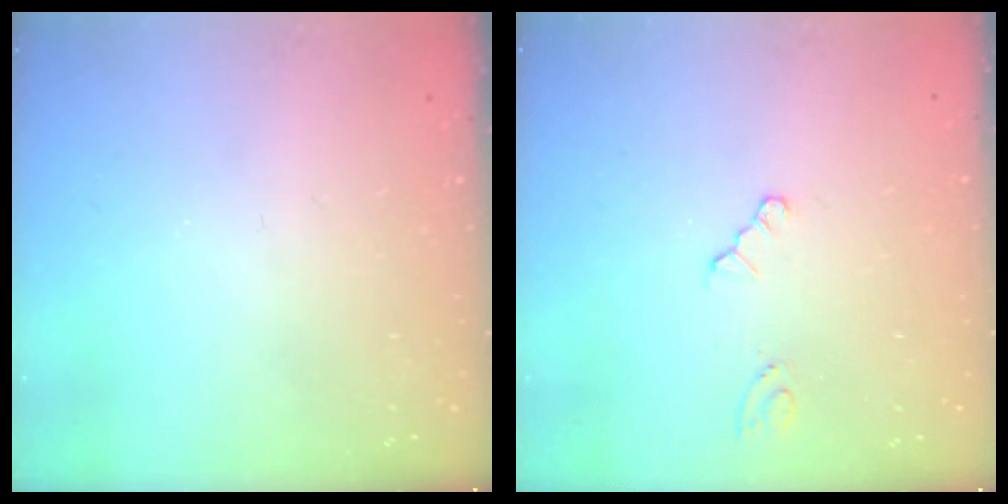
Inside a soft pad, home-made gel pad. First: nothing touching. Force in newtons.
{"total": 1.3, "press": 1.2, "slide": 0.2}